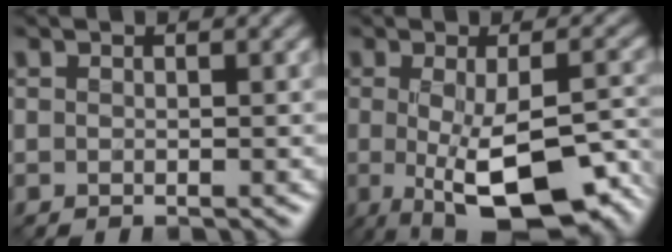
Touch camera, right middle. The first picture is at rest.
{"total": 11.1, "force": [-4.1, 4.0, 9.5], "torque": [-0.162, -0.034, -0.047]}